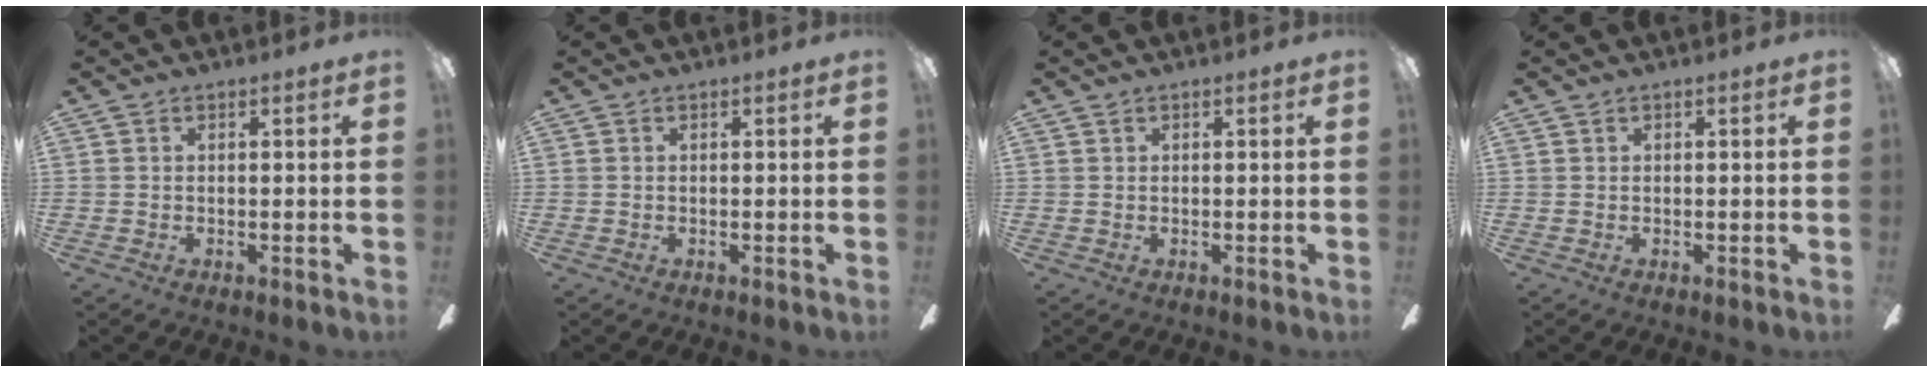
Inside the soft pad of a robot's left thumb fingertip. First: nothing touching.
{"total": 0.0}
{"total": 0.0}
{"total": 0.0}